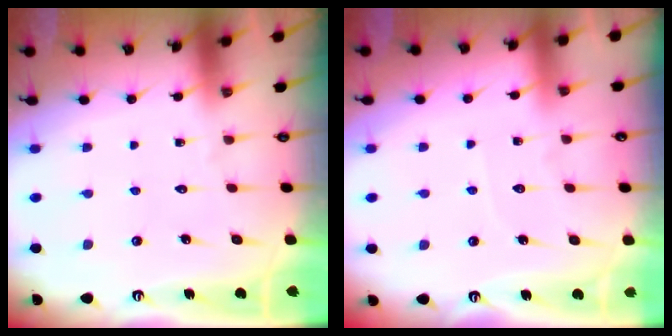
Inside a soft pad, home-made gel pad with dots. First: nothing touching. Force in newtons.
{"total": 3.3, "press": 3.3, "slide": 0.4}